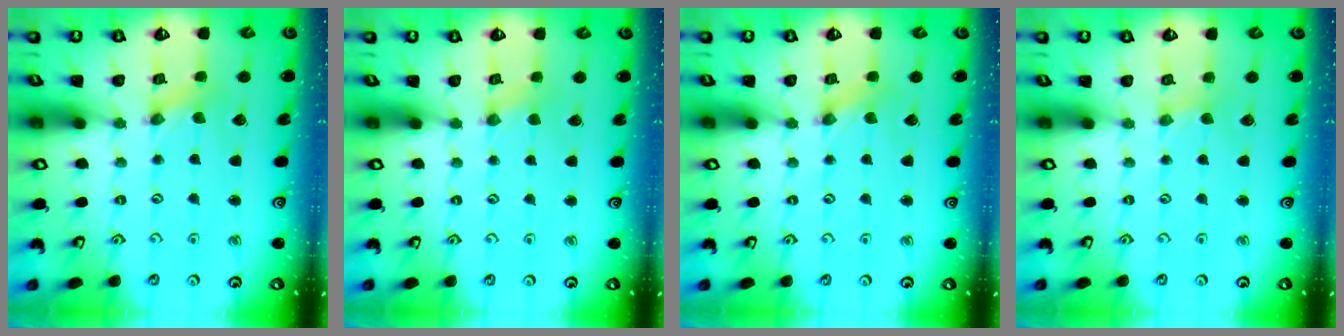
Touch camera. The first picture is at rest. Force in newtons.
{"total": 1.8, "press": 1.8, "slide": 0.3}
{"total": 0.0}
{"total": 0.0}